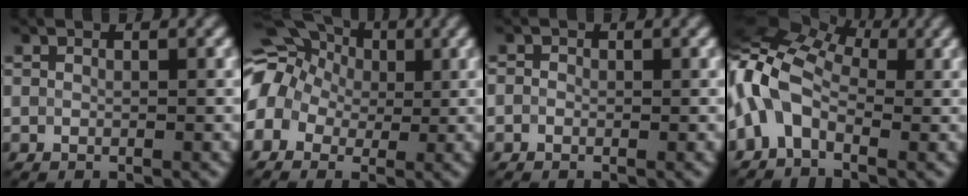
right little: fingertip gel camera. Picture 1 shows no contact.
{"total": 12.5, "force": [1.6, 10.6, 6.4], "torque": [-0.146, 0.038, -0.027]}
{"total": 0.6, "force": [-0.2, 0.5, 0.3], "torque": [-0.004, -0.002, -0.007]}
{"total": 9.6, "force": [0.1, 6.2, 7.4], "torque": [-0.168, 0.021, -0.018]}